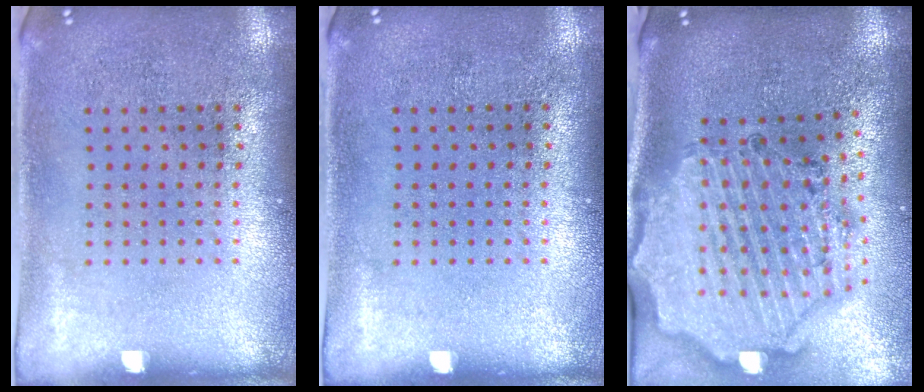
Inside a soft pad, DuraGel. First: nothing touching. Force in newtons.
{"total": 0.0}
{"total": 2.9, "press": 2.6, "slide": 1.2}